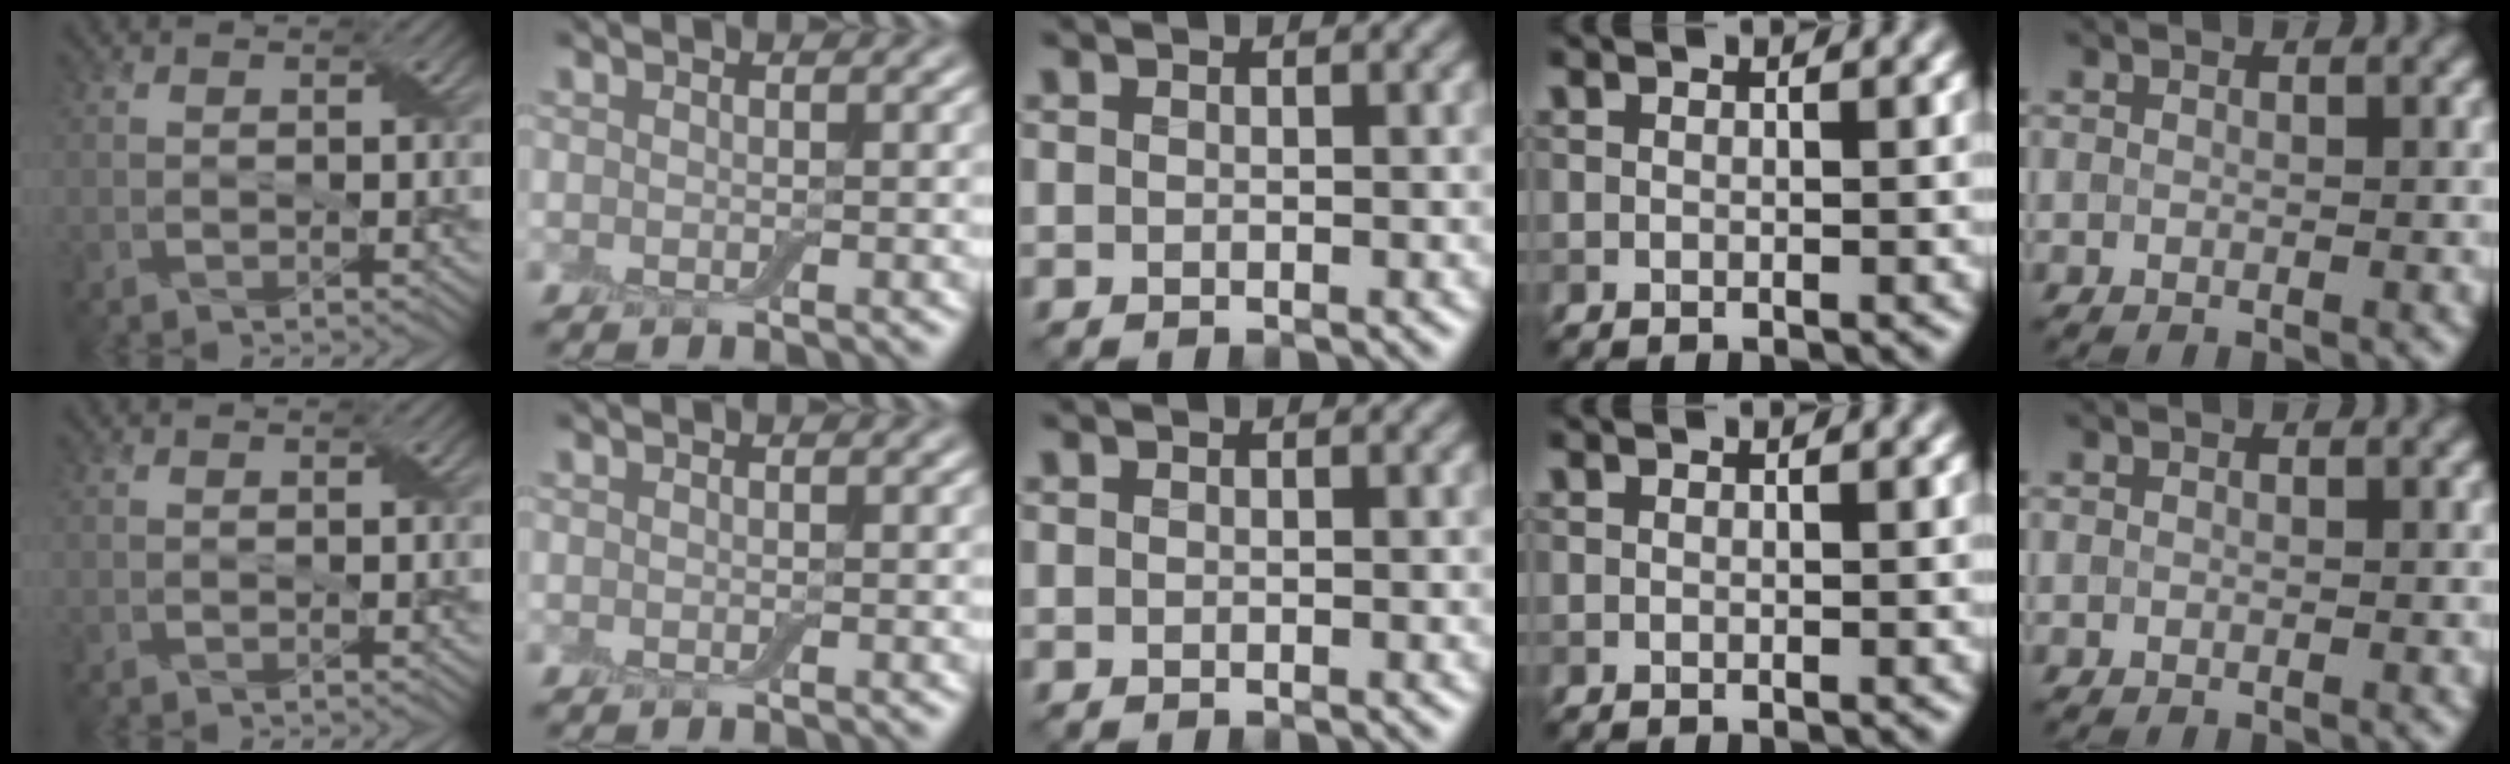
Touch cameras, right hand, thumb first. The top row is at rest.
{}